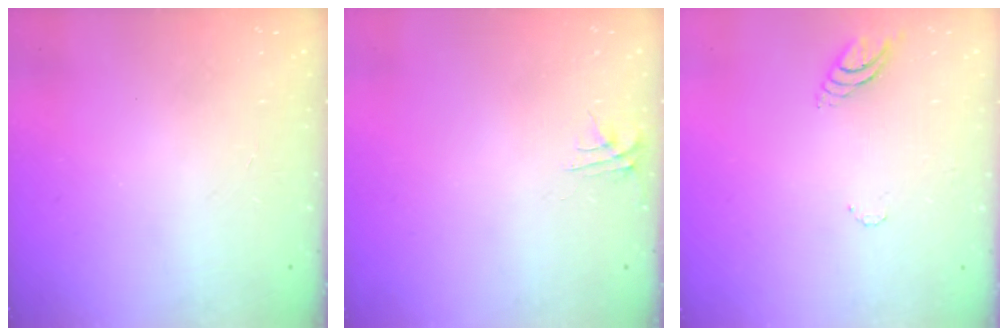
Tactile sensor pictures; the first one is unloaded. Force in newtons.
{"total": 4.1, "press": 4.0, "slide": 0.4}
{"total": 4.9, "press": 4.9, "slide": 0.4}